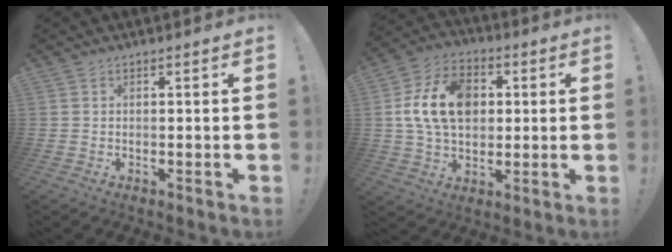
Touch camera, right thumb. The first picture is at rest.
{"total": 17.0, "force": [2.5, 12.5, 11.2], "torque": [-0.190, 0.002, 0.051]}